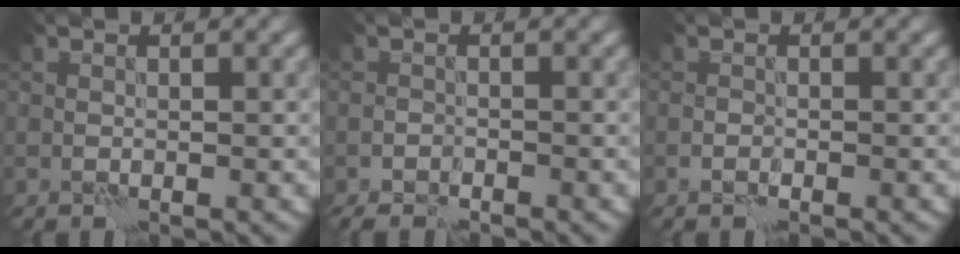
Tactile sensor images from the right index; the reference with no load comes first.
{"total": 2.0, "force": [-1.8, 0.5, 0.7], "torque": [-0.017, 0.000, -0.032]}
{"total": 0.6, "force": [-0.5, 0.1, 0.3], "torque": [-0.008, 0.002, -0.009]}